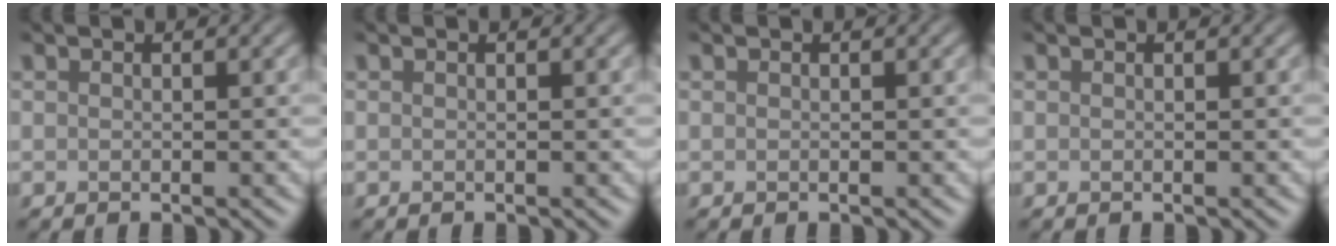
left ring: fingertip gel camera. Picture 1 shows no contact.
{"total": 0.0}
{"total": 0.0}
{"total": 0.0}